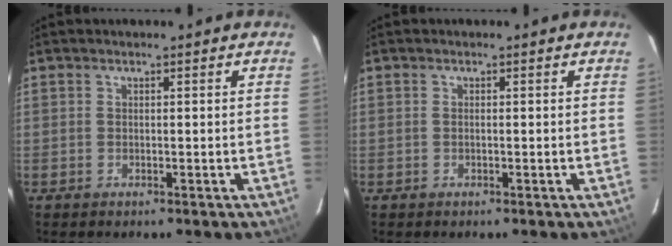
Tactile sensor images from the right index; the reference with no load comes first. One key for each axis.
{"total": 0.0}